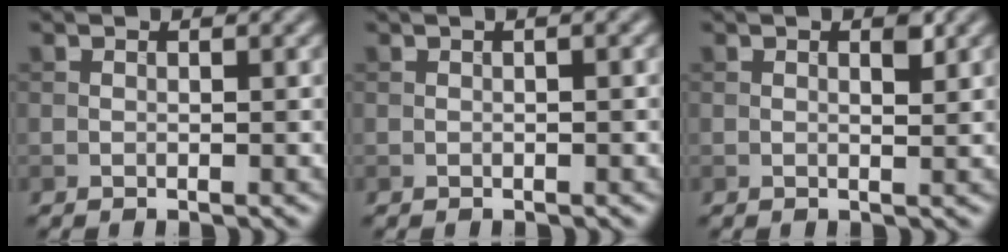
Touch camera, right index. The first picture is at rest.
{"total": 1.4, "force": [0.4, 0.3, 1.3], "torque": [-0.023, 0.003, 0.002]}
{"total": 1.3, "force": [0.5, 0.2, 1.1], "torque": [-0.018, -0.002, 0.008]}